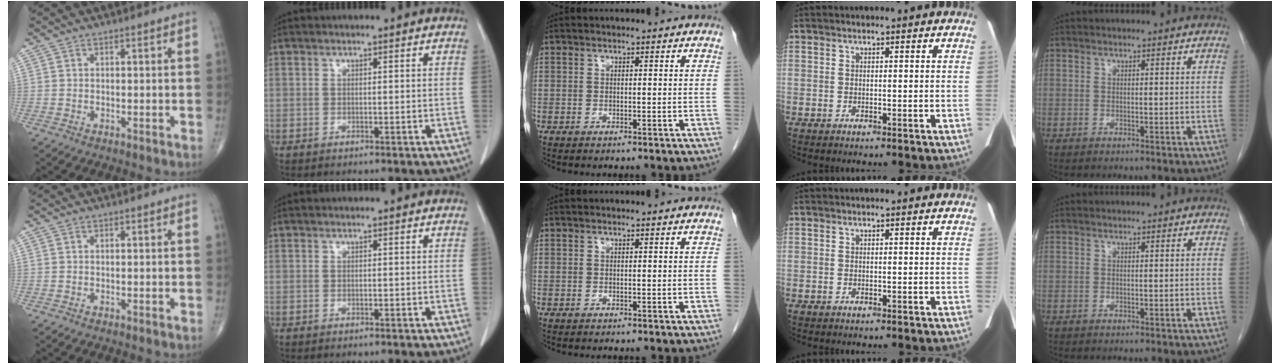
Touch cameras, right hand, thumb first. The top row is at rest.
{}